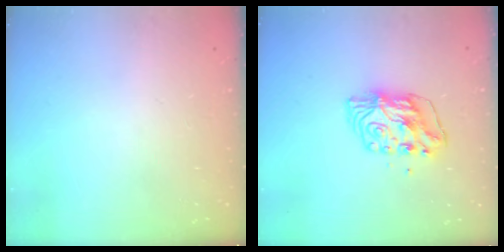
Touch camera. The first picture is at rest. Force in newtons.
{"total": 7.0, "press": 7.0, "slide": 0.6}